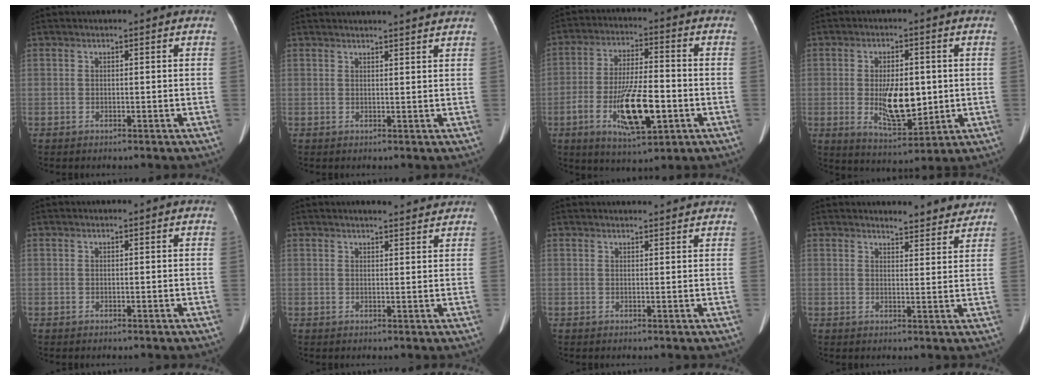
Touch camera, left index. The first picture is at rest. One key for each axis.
{"total": 8.4, "fx": 8.0, "fy": -0.3, "fz": 2.6, "tx": -0.031, "ty": 0.016, "tz": 0.079}
{"total": 12.4, "fx": -4.0, "fy": 3.2, "fz": 11.2, "tx": -0.212, "ty": -0.009, "tz": -0.066}
{"total": 8.9, "fx": -0.5, "fy": 3.7, "fz": 8.1, "tx": -0.145, "ty": -0.010, "tz": 0.000}
{"total": 0.0}
{"total": 6.1, "fx": 5.6, "fy": 0.8, "fz": 2.2, "tx": -0.028, "ty": 0.010, "tz": 0.066}
{"total": 5.8, "fx": 5.6, "fy": 0.8, "fz": 1.3, "tx": -0.012, "ty": 0.020, "tz": 0.058}
{"total": 5.6, "fx": 5.5, "fy": 1.0, "fz": 0.8, "tx": -0.011, "ty": -0.006, "tz": 0.056}